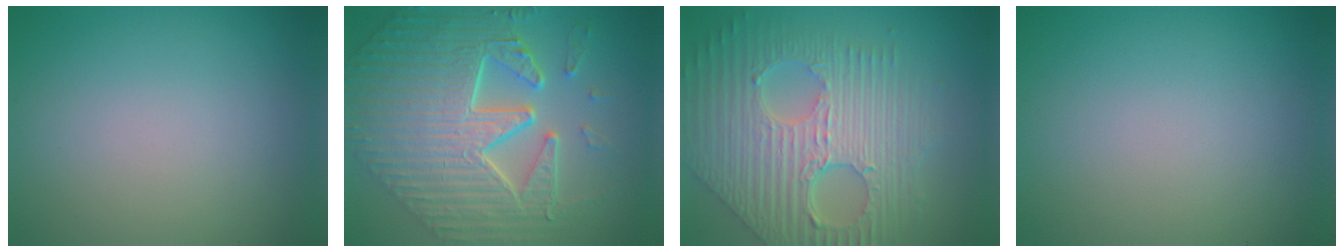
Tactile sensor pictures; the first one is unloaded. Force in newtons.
{"total": 10.4, "press": 7.4, "slide": 7.3}
{"total": 9.8, "press": 6.7, "slide": 7.1}
{"total": 0.0}